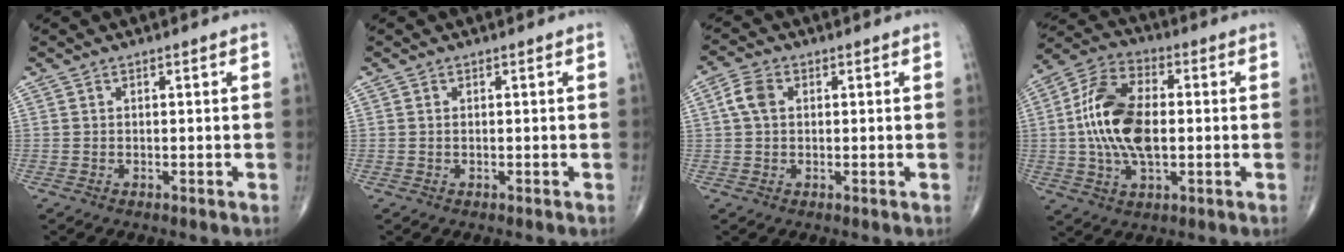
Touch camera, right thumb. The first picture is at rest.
{"total": 0.0}
{"total": 4.1, "force": [0.8, 2.8, 2.9], "torque": [-0.063, 0.011, 0.012]}
{"total": 15.4, "force": [0.0, 8.2, 13.0], "torque": [-0.256, 0.017, -0.005]}